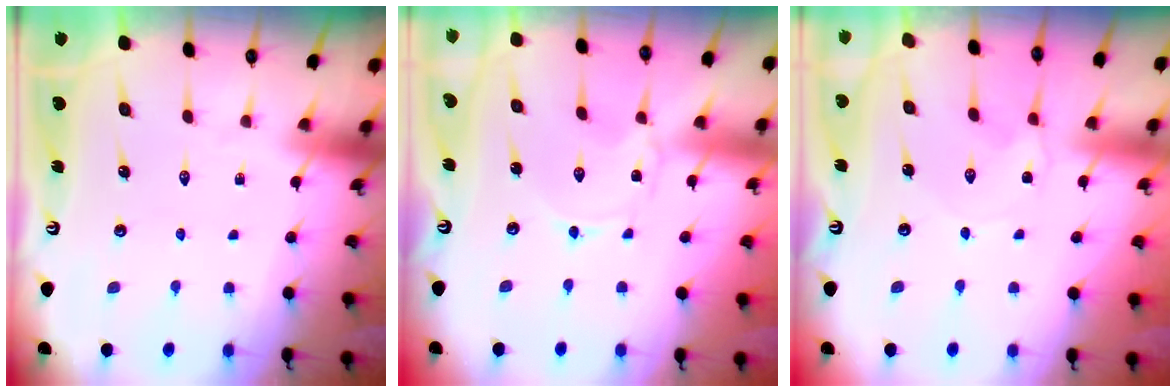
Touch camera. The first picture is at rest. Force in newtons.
{"total": 0.0}
{"total": 0.9, "press": 0.8, "slide": 0.2}